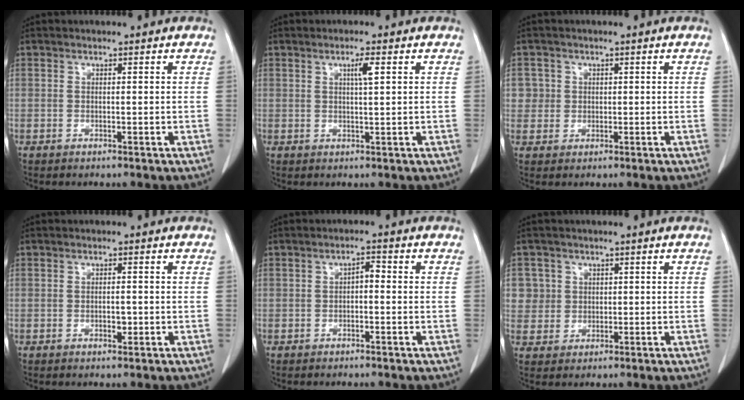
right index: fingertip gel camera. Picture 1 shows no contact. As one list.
[{"total": 2.4, "force": [0.9, 0.0, 2.2], "torque": [-0.040, -0.001, 0.015]}, {"total": 2.8, "force": [0.6, 2.7, -0.2], "torque": [0.024, 0.004, 0.006]}, {"total": 1.5, "force": [-0.4, 0.6, 1.3], "torque": [-0.023, 0.000, -0.004]}, {"total": 1.9, "force": [-0.2, 0.8, 1.7], "torque": [-0.024, 0.006, -0.004]}, {"total": 4.6, "force": [1.3, 4.4, -0.2], "torque": [0.020, 0.007, 0.028]}]